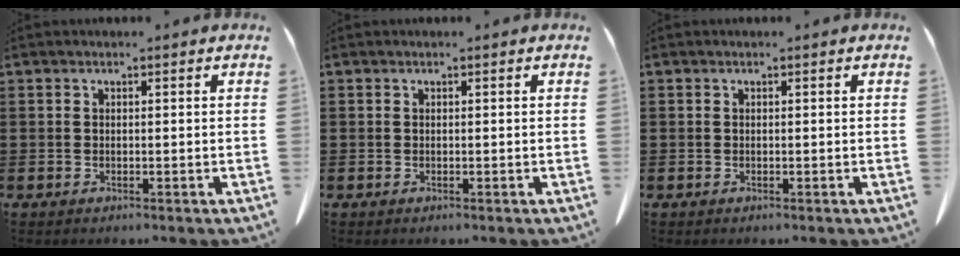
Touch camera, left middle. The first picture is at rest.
{"total": 0.0}
{"total": 0.0}